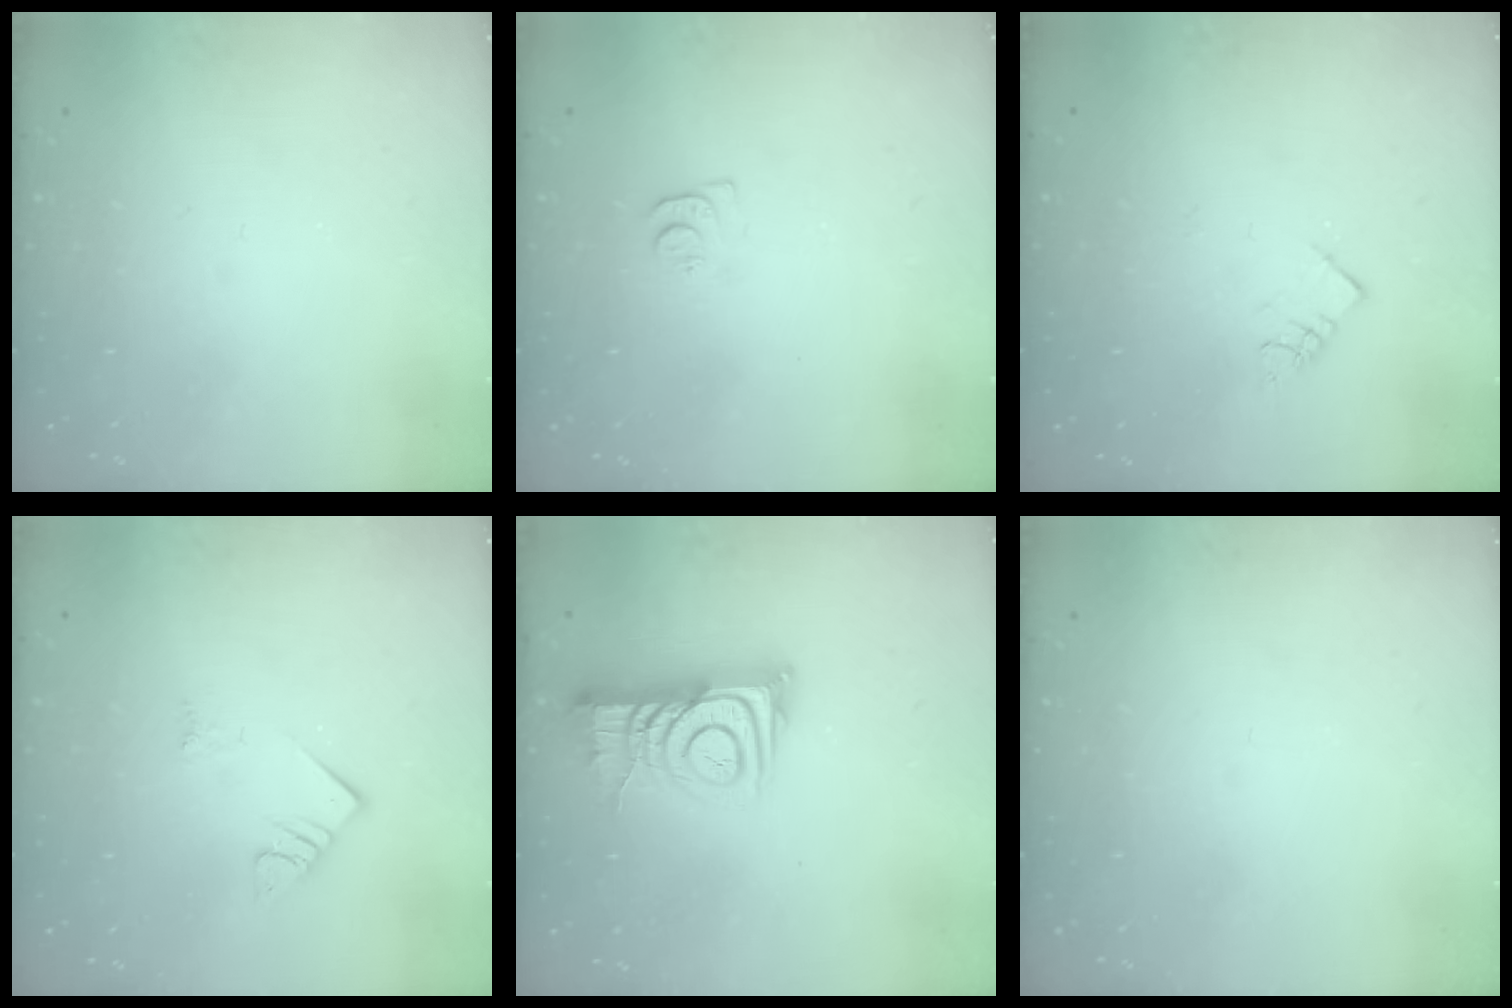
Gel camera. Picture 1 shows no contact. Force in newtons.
{"total": 4.8, "press": 4.8, "slide": 0.5}
{"total": 3.6, "press": 3.6, "slide": 0.2}
{"total": 3.8, "press": 3.7, "slide": 0.6}
{"total": 10.9, "press": 10.8, "slide": 1.2}
{"total": 0.0}